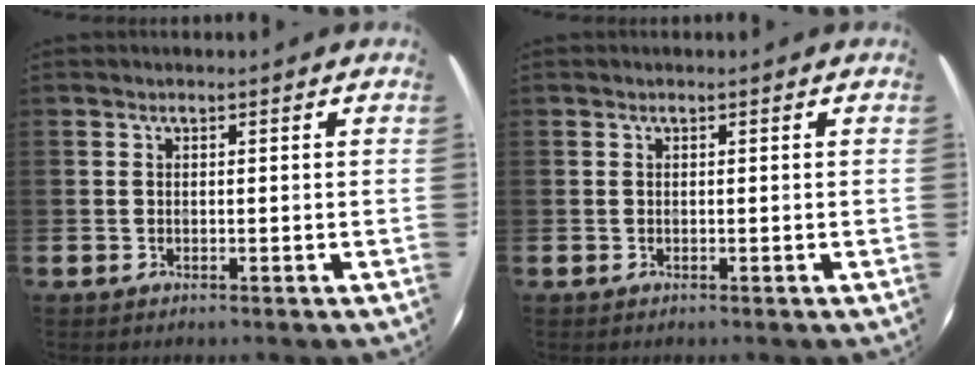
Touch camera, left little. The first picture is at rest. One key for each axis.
{"total": 0.0}